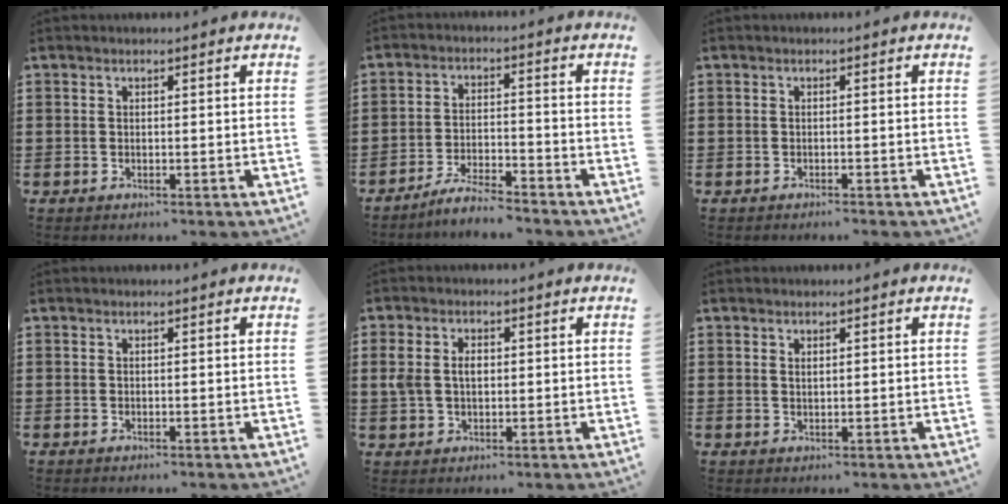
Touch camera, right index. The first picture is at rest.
{"total": 4.8, "force": [-4.6, 0.1, 1.4], "torque": [-0.039, -0.001, -0.093]}
{"total": 0.5, "force": [-0.5, 0.0, 0.2], "torque": [-0.005, -0.002, -0.010]}
{"total": 0.0}
{"total": 3.3, "force": [0.4, 2.2, 2.4], "torque": [-0.053, 0.012, 0.005]}
{"total": 0.7, "force": [0.4, 0.3, 0.4], "torque": [-0.010, 0.003, 0.008]}